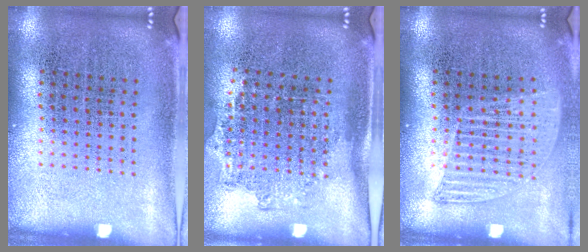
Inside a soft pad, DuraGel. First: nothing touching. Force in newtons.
{"total": 1.2, "press": 0.9, "slide": 0.8}
{"total": 1.2, "press": 1.1, "slide": 0.5}